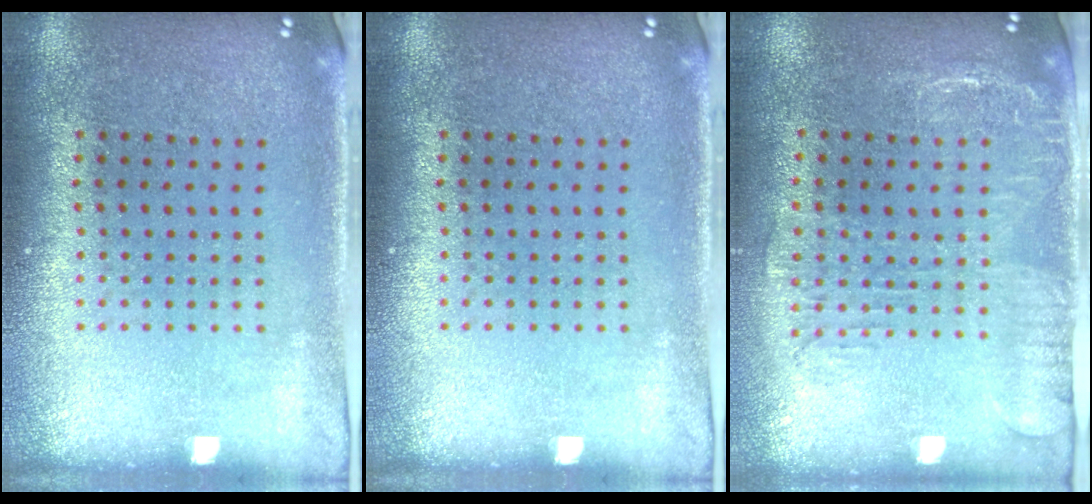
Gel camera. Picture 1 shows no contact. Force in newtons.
{"total": 0.0}
{"total": 1.9, "press": 1.6, "slide": 1.1}